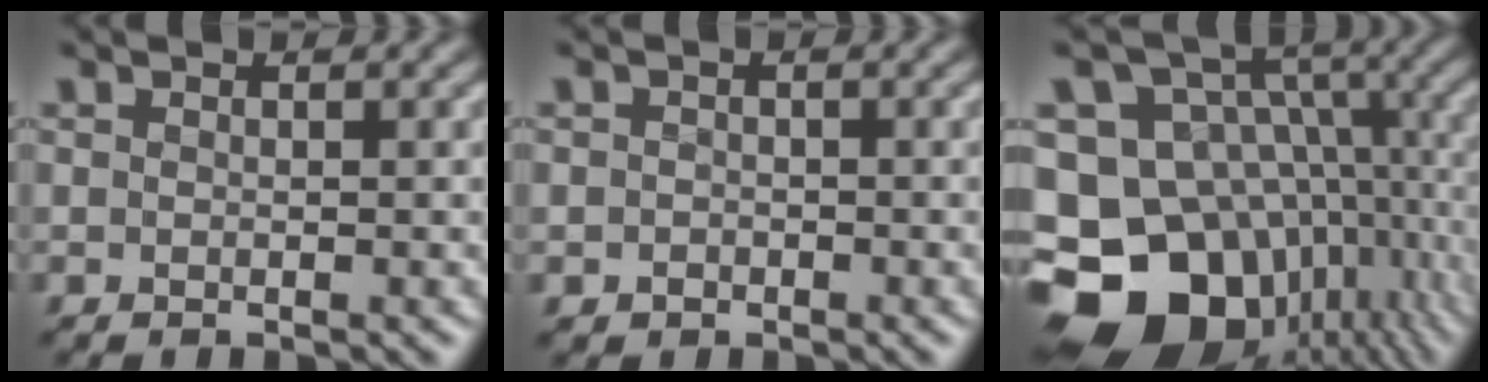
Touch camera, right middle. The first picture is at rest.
{"total": 1.0, "force": [-0.2, 1.0, -0.2], "torque": [0.021, 0.001, -0.009]}
{"total": 19.0, "force": [-6.7, 15.0, 9.5], "torque": [-0.197, -0.012, -0.095]}